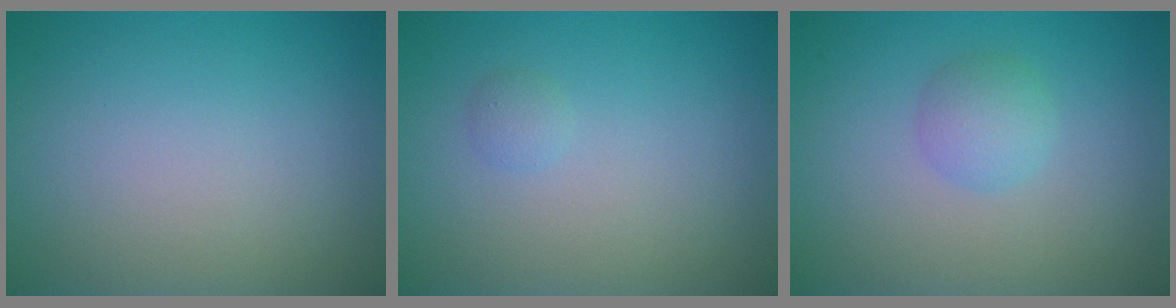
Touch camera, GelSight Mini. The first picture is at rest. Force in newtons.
{"total": 0.8, "press": 0.8, "slide": 0.0}
{"total": 2.1, "press": 2.1, "slide": 0.0}